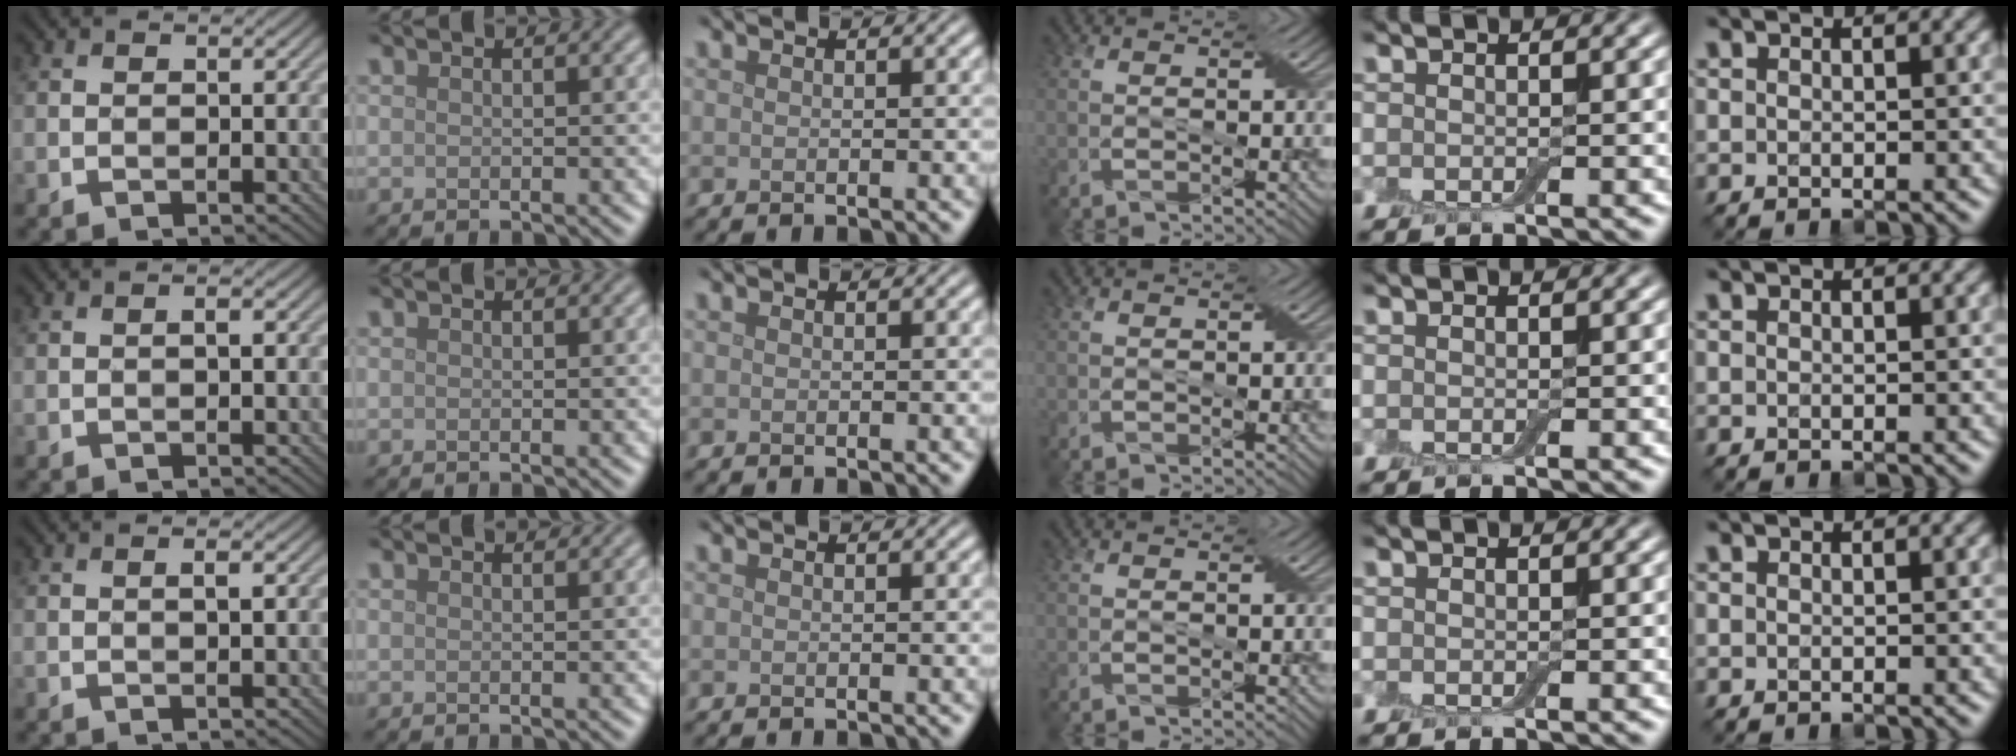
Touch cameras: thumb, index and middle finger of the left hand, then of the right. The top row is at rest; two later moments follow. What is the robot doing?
{"motion": "fold", "object": "bandage"}